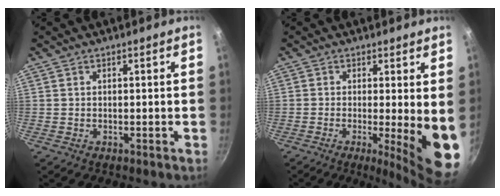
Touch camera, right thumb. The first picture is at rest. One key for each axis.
{"total": 9.9, "fx": -1.0, "fy": 2.0, "fz": 9.7, "tx": -0.118, "ty": -0.020, "tz": -0.011}